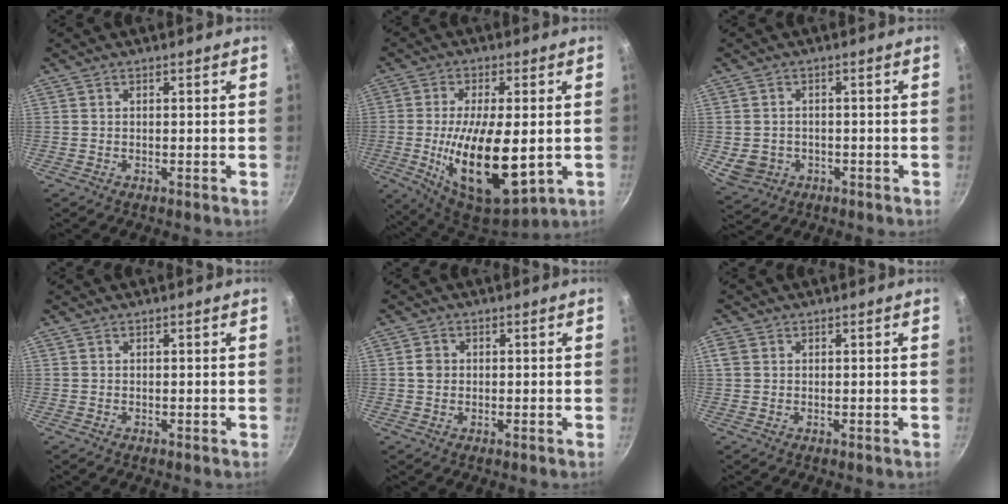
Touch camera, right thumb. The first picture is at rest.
{"total": 19.1, "force": [-2.4, 8.2, 17.1], "torque": [-0.287, -0.005, -0.027]}
{"total": 5.4, "force": [-1.3, 4.7, 2.4], "torque": [-0.035, 0.012, -0.005]}
{"total": 0.0}
{"total": 2.1, "force": [0.1, 1.9, 1.0], "torque": [-0.010, 0.006, 0.000]}
{"total": 2.1, "force": [0.6, 1.7, 1.0], "torque": [-0.019, -0.001, 0.012]}